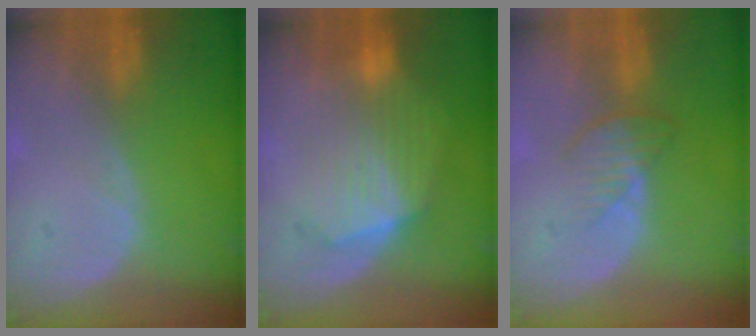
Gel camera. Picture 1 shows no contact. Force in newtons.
{"total": 7.9, "press": 7.9, "slide": 0.2}
{"total": 3.7, "press": 3.2, "slide": 1.8}